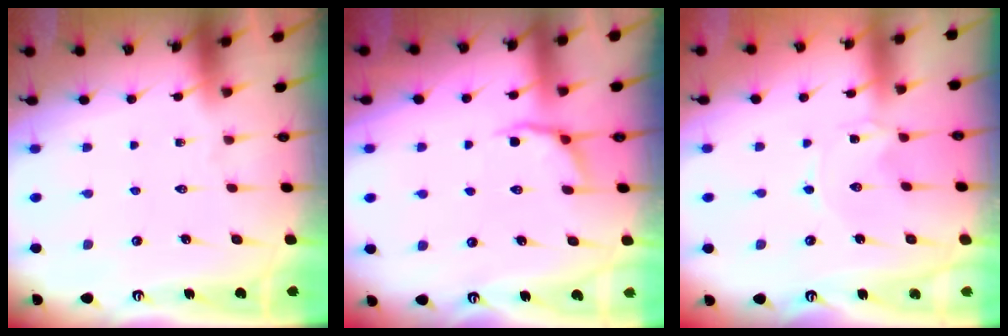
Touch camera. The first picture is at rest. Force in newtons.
{"total": 3.4, "press": 2.4, "slide": 2.3}
{"total": 0.0}